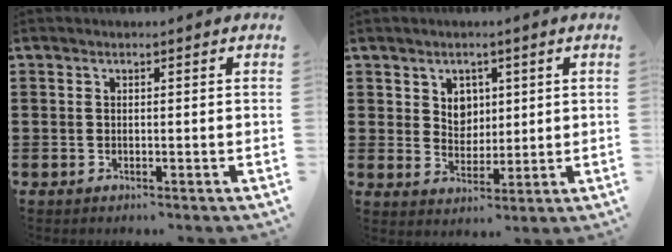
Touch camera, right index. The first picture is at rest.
{"total": 3.9, "force": [1.8, 3.3, 1.0], "torque": [-0.028, 0.008, 0.031]}